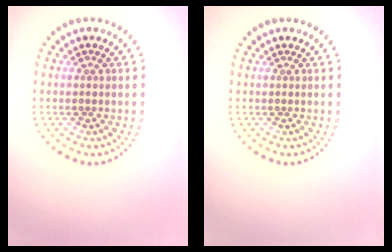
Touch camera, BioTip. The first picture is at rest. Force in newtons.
{"total": 0.0}